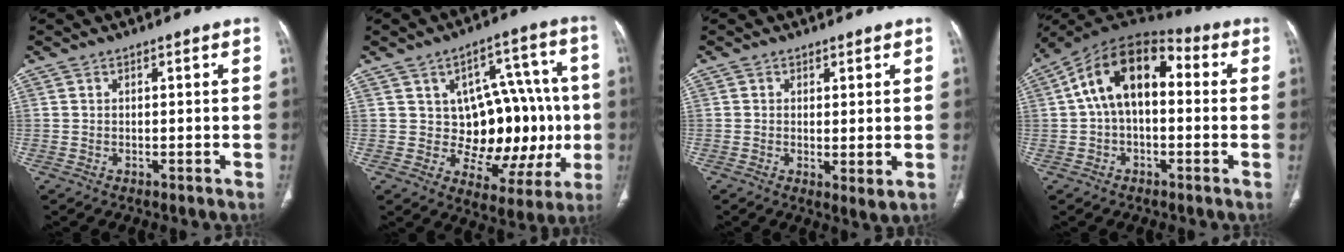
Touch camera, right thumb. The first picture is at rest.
{"total": 19.0, "force": [-0.4, 11.6, 15.1], "torque": [-0.135, 0.019, 0.012]}
{"total": 2.9, "force": [0.1, 1.0, 2.7], "torque": [-0.051, -0.014, 0.002]}
{"total": 14.2, "force": [1.4, 8.5, 11.3], "torque": [-0.175, 0.046, 0.009]}